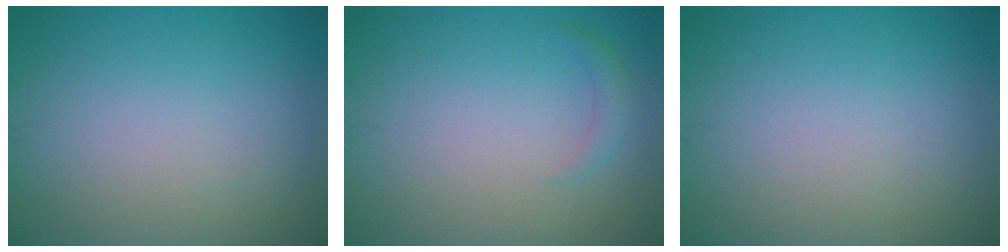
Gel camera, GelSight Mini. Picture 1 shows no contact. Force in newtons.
{"total": 1.0, "press": 1.0, "slide": 0.1}
{"total": 0.0}